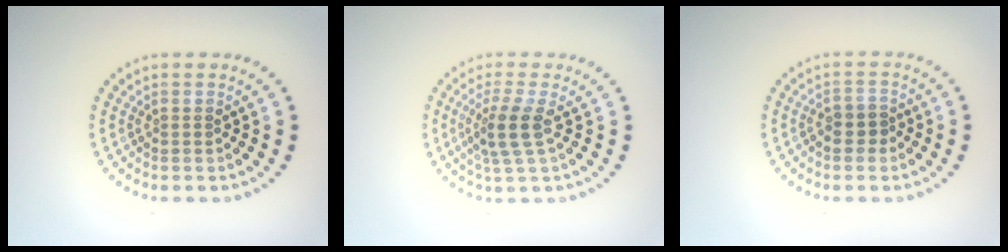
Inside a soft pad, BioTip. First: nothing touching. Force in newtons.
{"total": 3.0, "press": 2.4, "slide": 1.7}
{"total": 2.0, "press": 1.9, "slide": 0.7}